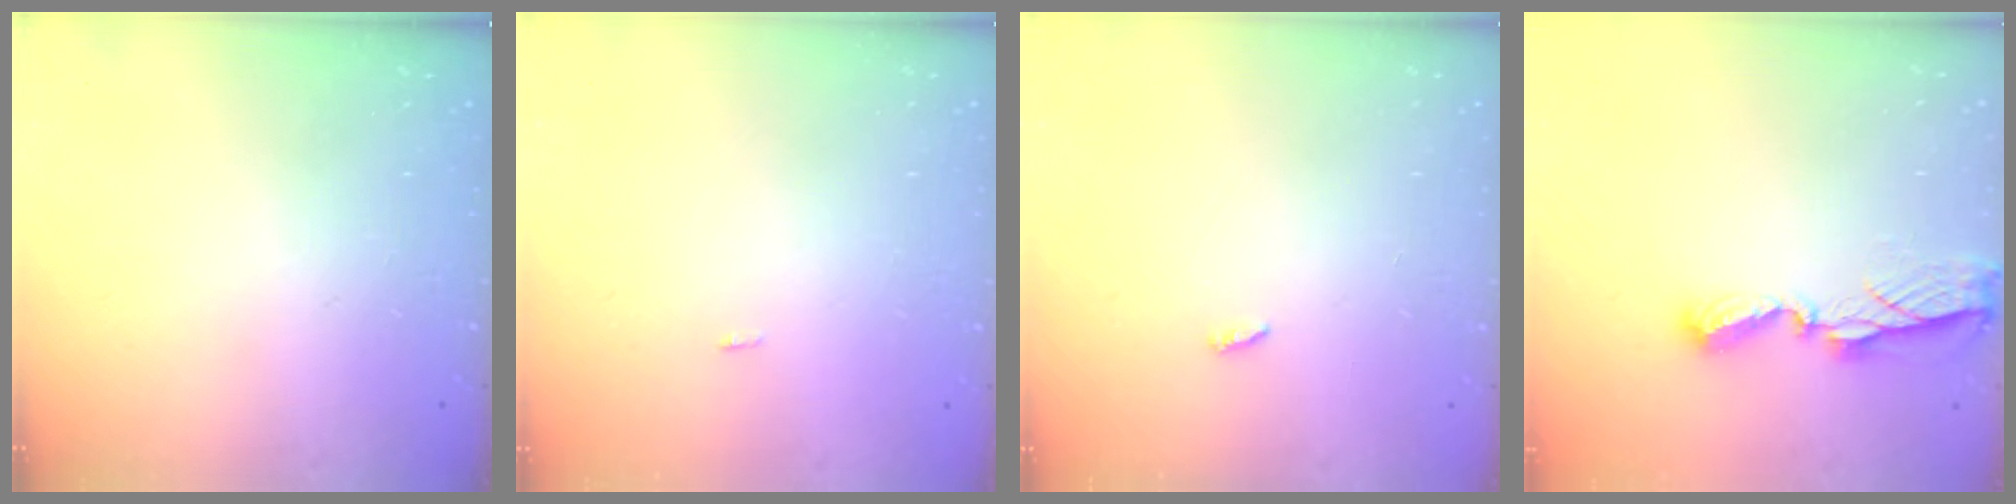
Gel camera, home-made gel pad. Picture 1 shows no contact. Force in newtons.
{"total": 6.1, "press": 1.7, "slide": 5.9}
{"total": 2.3, "press": 2.3, "slide": 0.2}
{"total": 6.7, "press": 6.7, "slide": 0.2}